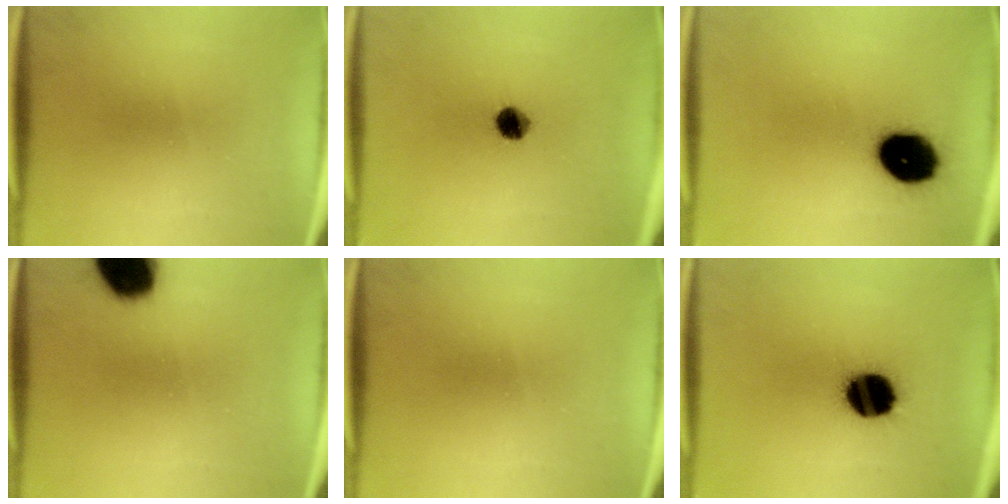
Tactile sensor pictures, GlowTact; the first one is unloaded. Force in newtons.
{"total": 5.3}
{"total": 14.3}
{"total": 14.9}
{"total": 0.0}
{"total": 14.5}